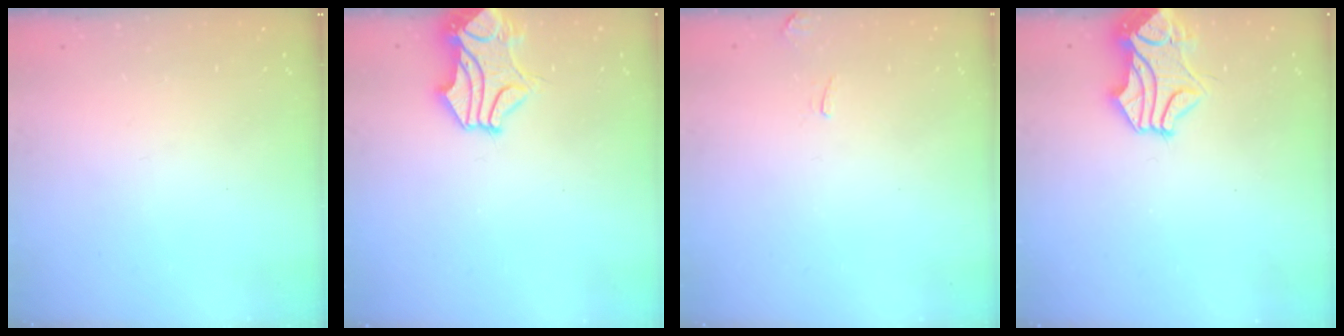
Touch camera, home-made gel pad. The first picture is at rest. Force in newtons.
{"total": 2.4, "press": 2.1, "slide": 1.2}
{"total": 1.5, "press": 1.4, "slide": 0.5}
{"total": 2.1, "press": 1.4, "slide": 1.5}